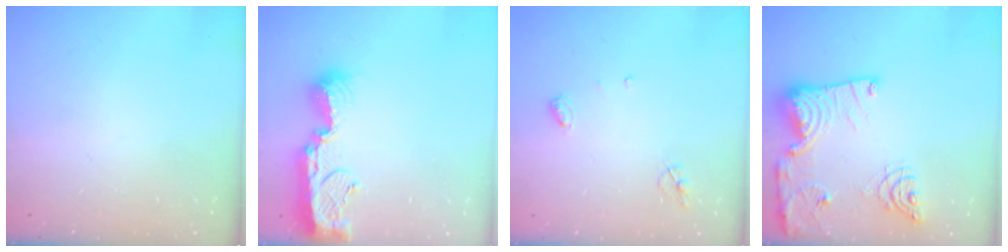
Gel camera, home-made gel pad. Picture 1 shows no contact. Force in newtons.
{"total": 12.6, "press": 12.5, "slide": 1.0}
{"total": 4.7, "press": 4.6, "slide": 0.5}
{"total": 19.2, "press": 19.2, "slide": 1.7}